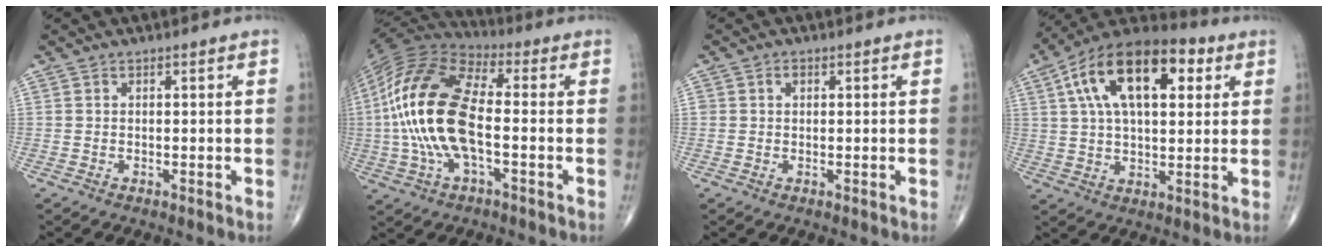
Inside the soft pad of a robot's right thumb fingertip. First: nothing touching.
{"total": 20.1, "force": [-1.5, 8.9, 18.0], "torque": [-0.381, 0.026, -0.033]}
{"total": 1.1, "force": [0.3, 0.9, 0.6], "torque": [-0.003, 0.002, 0.003]}
{"total": 20.2, "force": [6.8, 10.3, 16.1], "torque": [-0.255, 0.015, 0.105]}